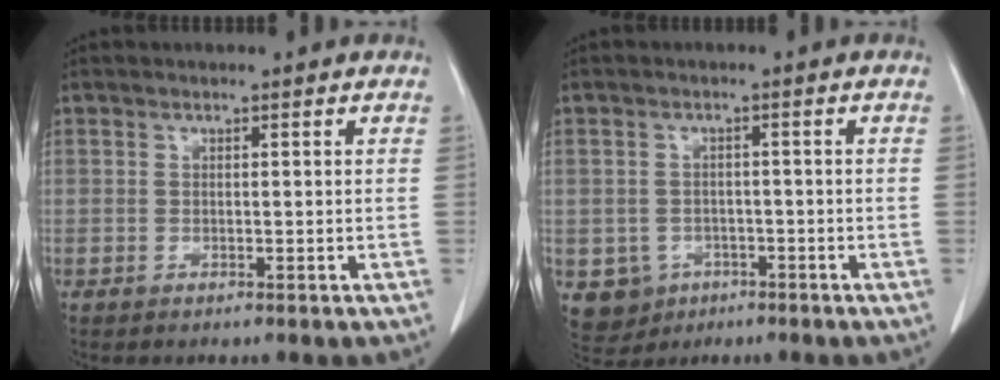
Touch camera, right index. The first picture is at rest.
{"total": 5.3, "force": [-2.2, 4.8, 0.8], "torque": [-0.011, 0.007, -0.026]}